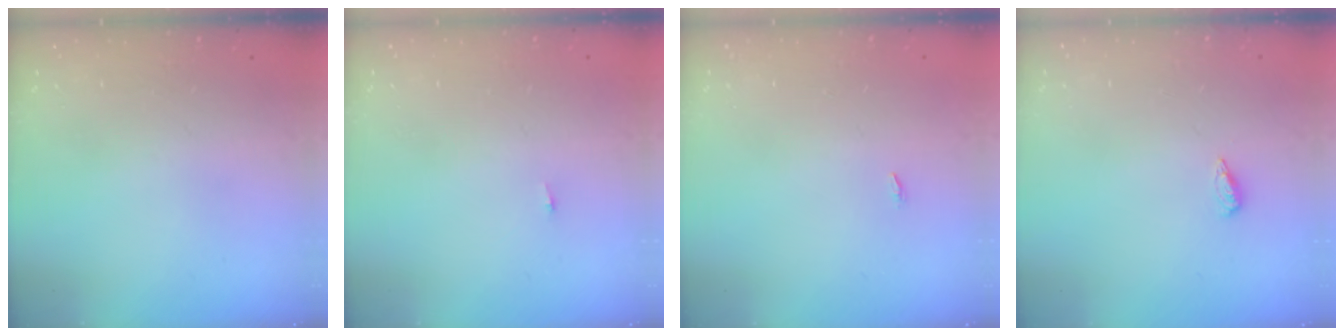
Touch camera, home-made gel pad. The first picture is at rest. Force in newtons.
{"total": 6.0, "press": 1.7, "slide": 5.8}
{"total": 4.2, "press": 1.6, "slide": 3.9}
{"total": 2.2, "press": 2.2, "slide": 0.4}